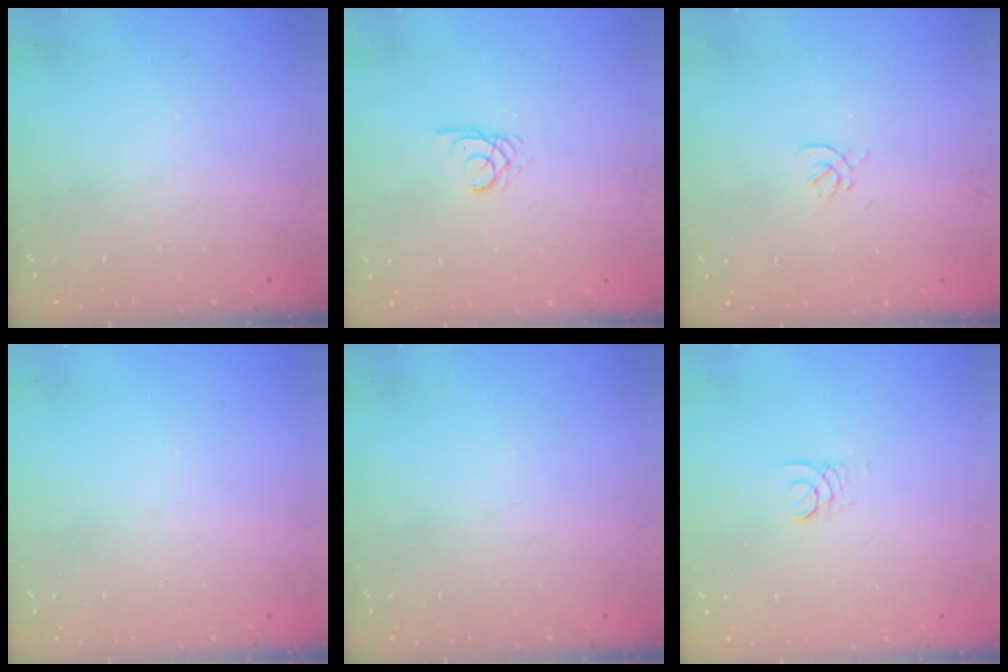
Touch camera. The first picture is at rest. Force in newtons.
{"total": 2.0, "press": 2.0, "slide": 0.2}
{"total": 1.6, "press": 1.5, "slide": 0.6}
{"total": 0.0}
{"total": 0.0}
{"total": 1.3, "press": 1.3, "slide": 0.1}